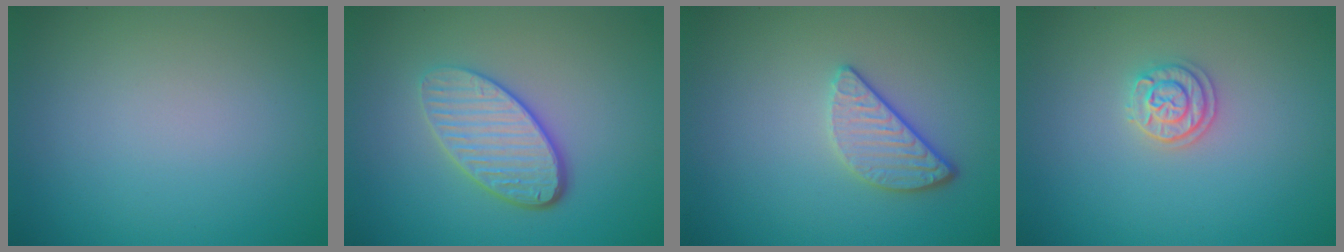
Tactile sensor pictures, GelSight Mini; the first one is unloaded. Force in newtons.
{"total": 4.5, "press": 3.6, "slide": 2.8}
{"total": 2.6, "press": 2.3, "slide": 1.3}
{"total": 2.1, "press": 2.0, "slide": 0.6}